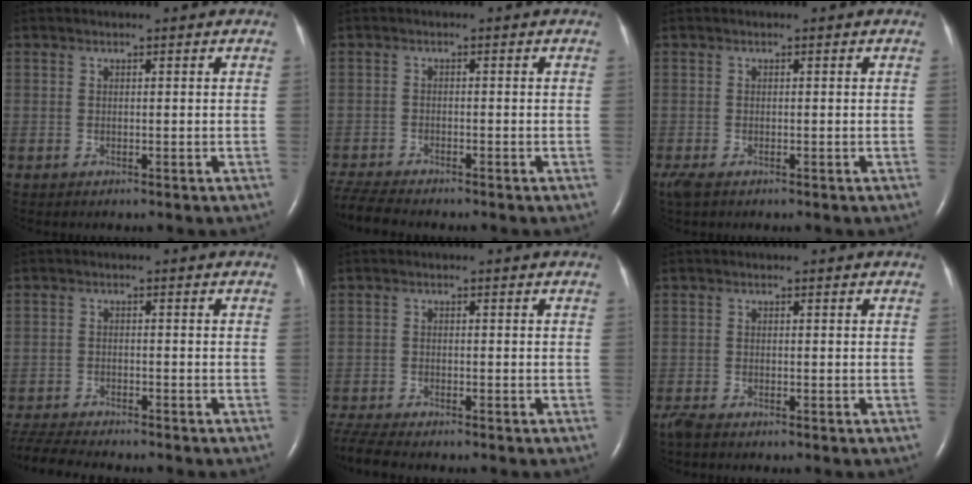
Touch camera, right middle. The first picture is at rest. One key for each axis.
{"total": 6.0, "fx": -5.6, "fy": 0.4, "fz": 2.1, "tx": -0.049, "ty": -0.019, "tz": -0.099}
{"total": 2.5, "fx": -1.6, "fy": 0.9, "fz": 1.6, "tx": -0.043, "ty": -0.010, "tz": -0.029}
{"total": 8.4, "fx": -7.8, "fy": 0.7, "fz": 3.0, "tx": -0.060, "ty": -0.016, "tz": -0.130}
{"total": 5.5, "fx": -5.0, "fy": 0.3, "fz": 2.2, "tx": -0.055, "ty": -0.018, "tz": -0.090}
{"total": 1.7, "fx": -1.4, "fy": 0.2, "fz": 0.8, "tx": -0.028, "ty": -0.007, "tz": -0.030}